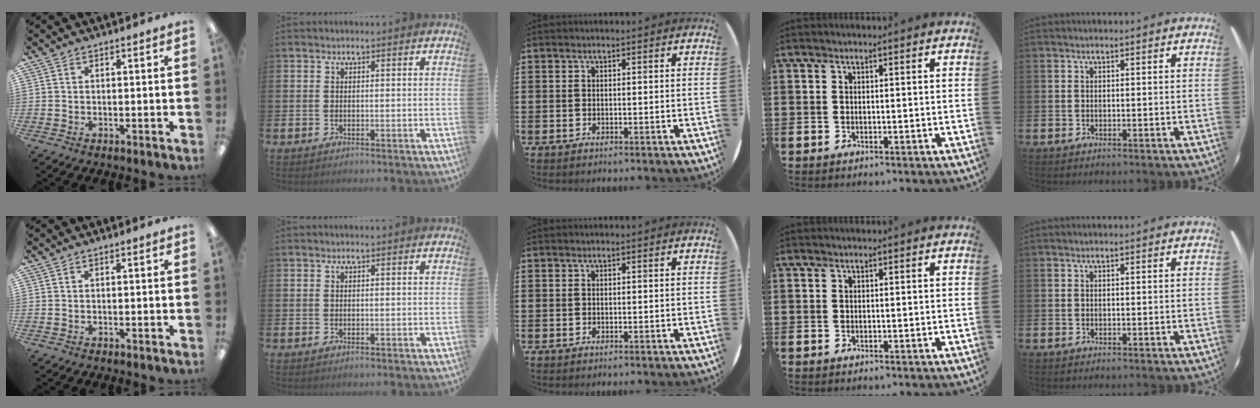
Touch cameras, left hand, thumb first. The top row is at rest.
{}